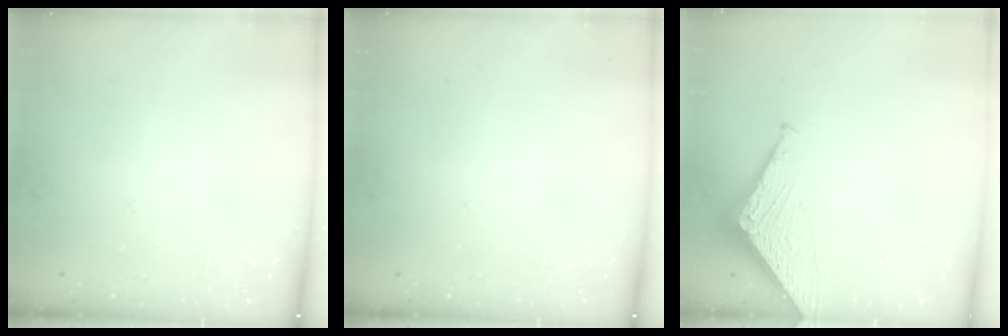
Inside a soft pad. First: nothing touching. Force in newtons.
{"total": 0.0}
{"total": 3.5, "press": 3.4, "slide": 0.3}